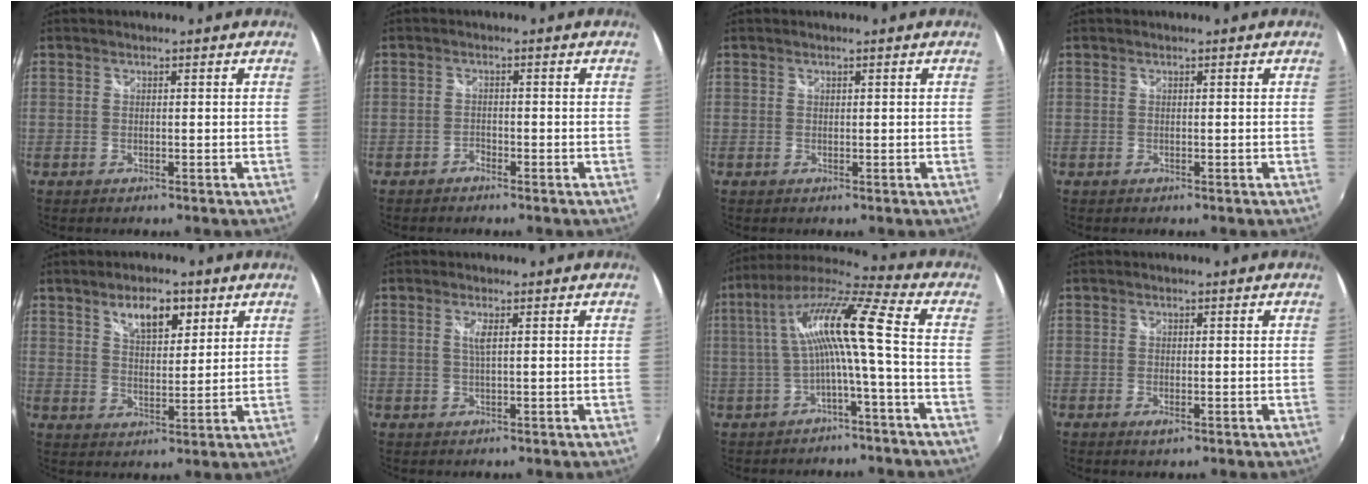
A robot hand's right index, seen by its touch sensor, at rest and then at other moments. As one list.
[{"total": 1.4, "force": [-1.2, 0.6, 0.2], "torque": [-0.005, -0.001, -0.024]}, {"total": 0.0}, {"total": 0.0}, {"total": 7.6, "force": [4.4, 3.4, 5.2], "torque": [-0.084, 0.009, 0.076]}, {"total": 1.8, "force": [0.6, 0.0, 1.8], "torque": [-0.033, -0.001, 0.009]}, {"total": 12.3, "force": [-1.0, 0.0, 12.3], "torque": [-0.236, 0.018, -0.015]}, {"total": 1.3, "force": [-0.5, 0.6, 1.1], "torque": [-0.022, -0.005, -0.007]}]